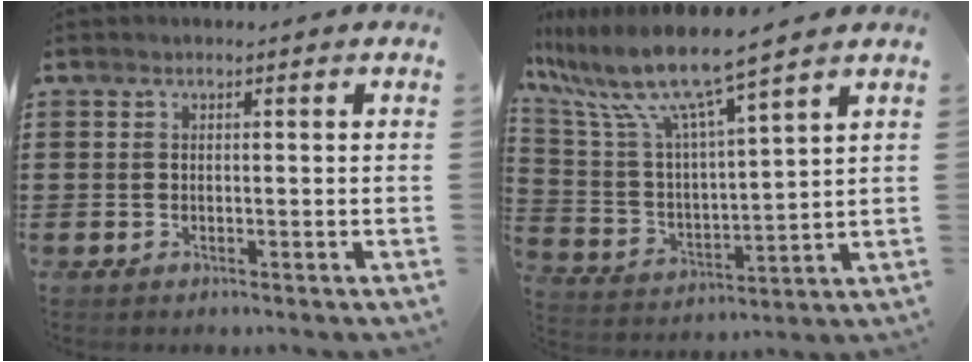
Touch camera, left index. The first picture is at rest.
{"total": 9.4, "force": [7.8, 0.0, 5.2], "torque": [-0.142, -0.055, 0.126]}